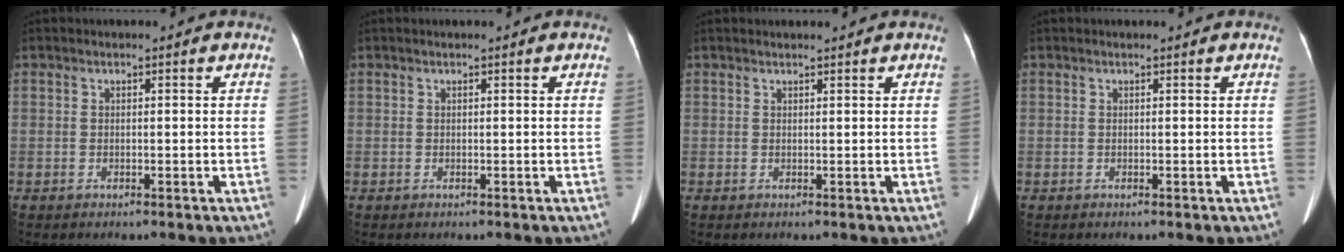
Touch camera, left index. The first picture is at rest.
{"total": 0.5, "force": [0.5, 0.0, 0.2], "torque": [-0.002, 0.012, 0.010]}
{"total": 1.1, "force": [1.1, 0.0, 0.2], "torque": [-0.008, 0.011, 0.019]}
{"total": 0.8, "force": [0.7, 0.1, 0.2], "torque": [-0.006, 0.009, 0.010]}